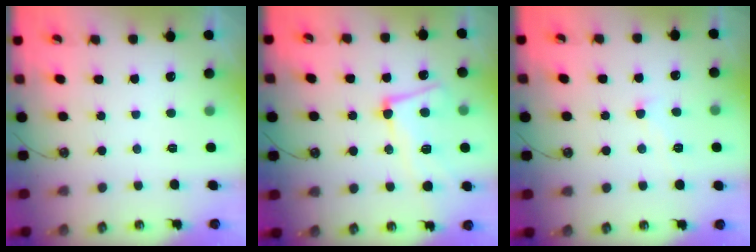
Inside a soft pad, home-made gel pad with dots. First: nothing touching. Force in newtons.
{"total": 8.0, "press": 7.6, "slide": 2.3}
{"total": 1.1, "press": 1.1, "slide": 0.3}